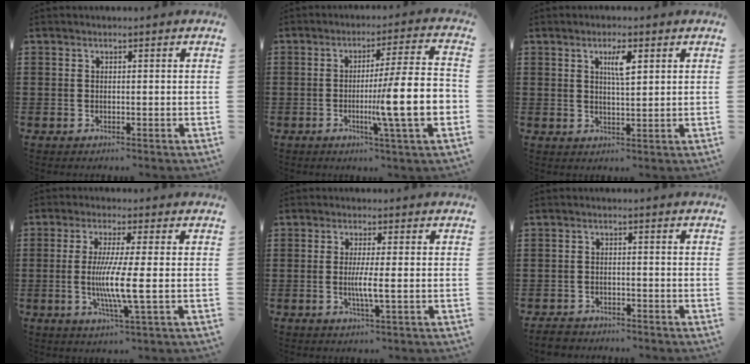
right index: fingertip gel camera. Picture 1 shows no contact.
{"total": 13.4, "force": [-2.6, 0.7, 13.2], "torque": [-0.213, -0.019, -0.055]}
{"total": 3.7, "force": [1.5, 0.9, 3.2], "torque": [-0.053, 0.001, 0.020]}
{"total": 7.4, "force": [-0.8, -0.1, 7.4], "torque": [-0.146, -0.018, -0.020]}
{"total": 3.8, "force": [-0.3, 0.0, 3.8], "torque": [-0.067, -0.008, -0.008]}
{"total": 1.8, "force": [-1.7, 0.5, 0.3], "torque": [-0.009, 0.003, -0.037]}